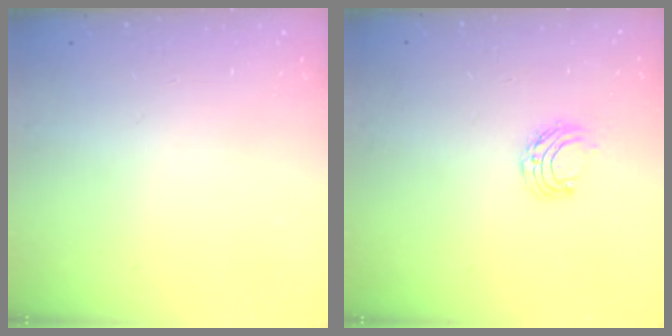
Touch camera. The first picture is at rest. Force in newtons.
{"total": 5.9, "press": 5.8, "slide": 0.7}